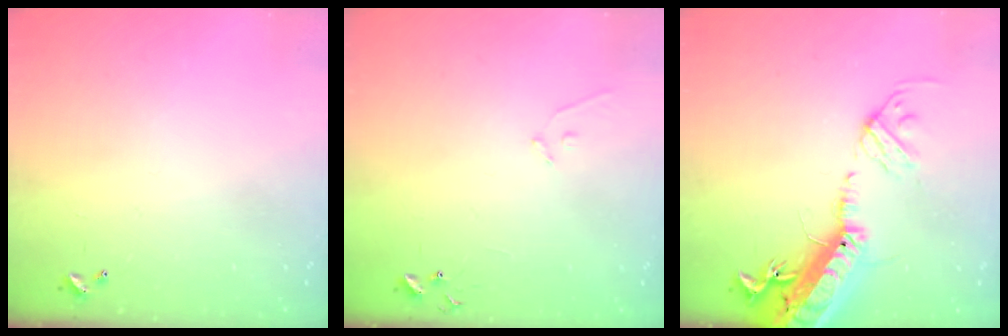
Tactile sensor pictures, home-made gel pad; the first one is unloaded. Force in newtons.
{"total": 7.4, "press": 7.3, "slide": 0.6}
{"total": 23.3, "press": 22.7, "slide": 5.2}